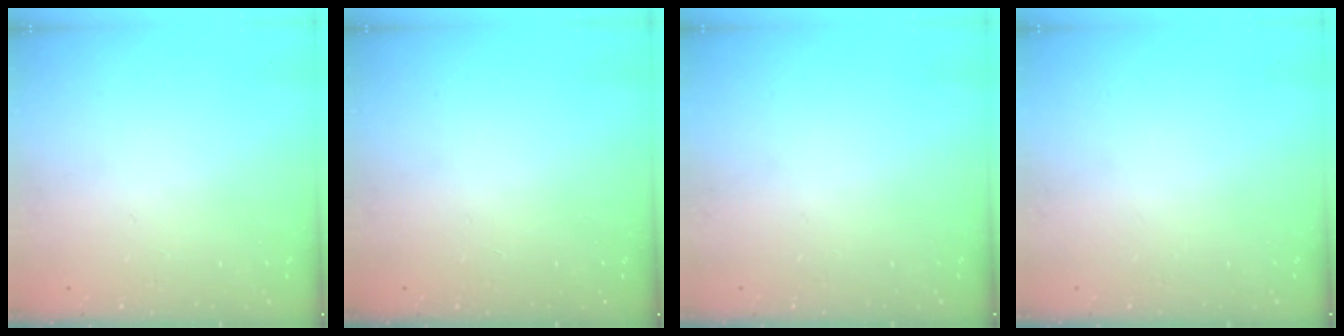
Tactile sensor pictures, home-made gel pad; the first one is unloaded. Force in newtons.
{"total": 0.0}
{"total": 0.0}
{"total": 0.0}